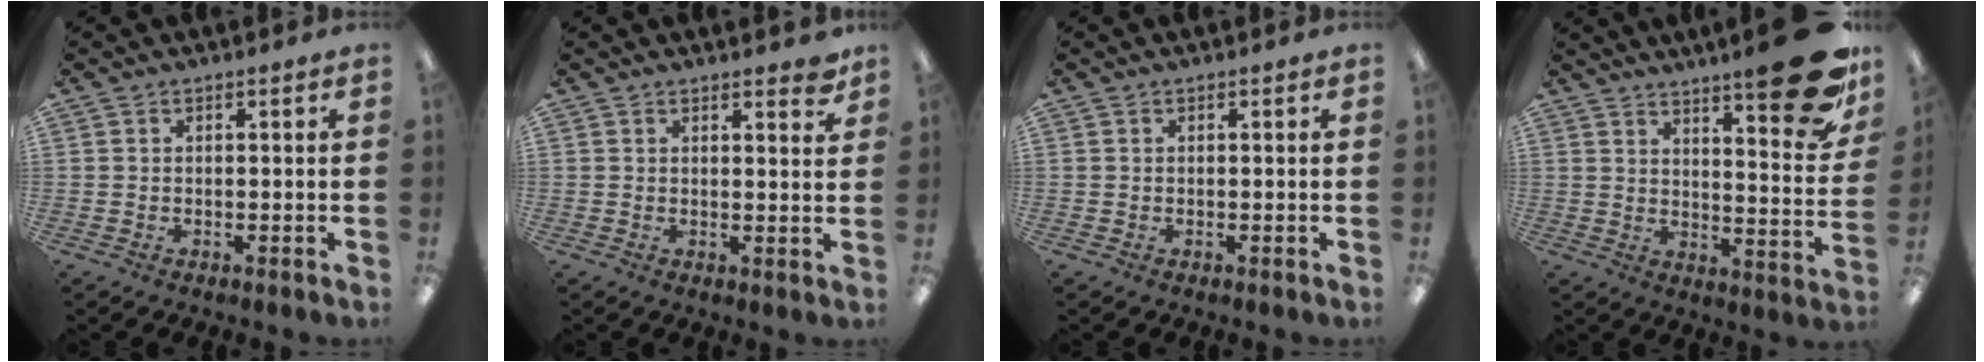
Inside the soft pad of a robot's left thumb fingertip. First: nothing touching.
{"total": 2.9, "force": [2.5, 0.7, 1.3], "torque": [-0.006, -0.014, 0.039]}
{"total": 0.0}
{"total": 18.5, "force": [12.4, 4.4, 13.0], "torque": [-0.175, -0.086, 0.200]}